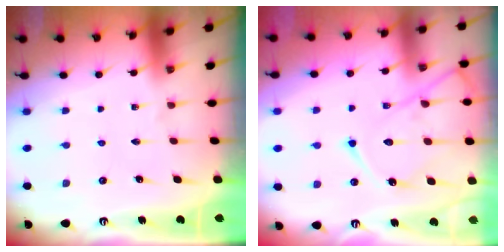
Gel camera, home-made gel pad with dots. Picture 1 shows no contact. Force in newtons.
{"total": 16.1, "press": 16.0, "slide": 1.6}